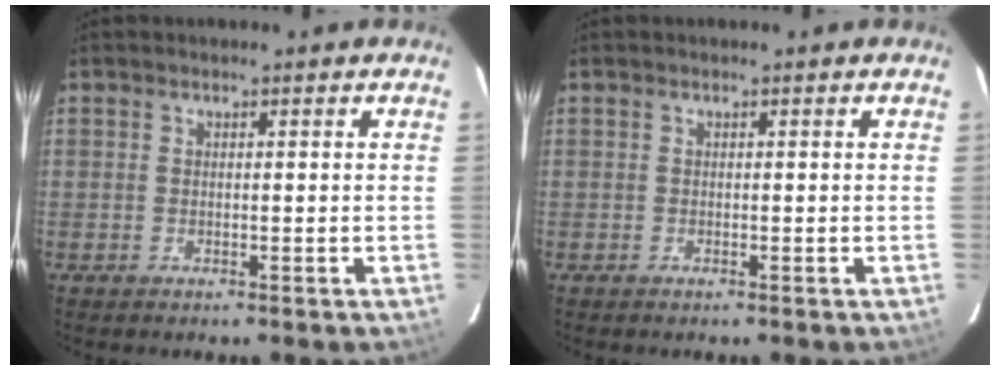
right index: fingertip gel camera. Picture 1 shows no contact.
{"total": 0.0}